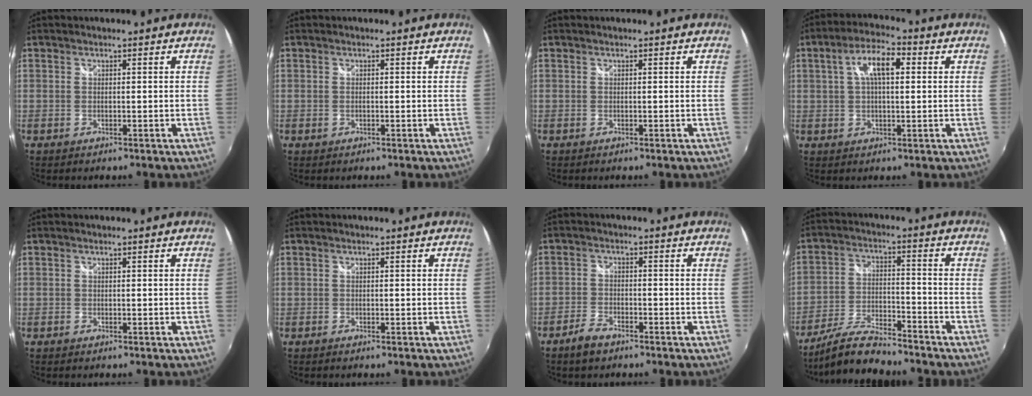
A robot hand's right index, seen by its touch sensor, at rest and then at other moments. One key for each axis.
{"total": 0.5, "fx": -0.1, "fy": 0.3, "fz": 0.4, "tx": -0.012, "ty": -0.002, "tz": -0.003}
{"total": 0.0}
{"total": 7.9, "fx": 2.0, "fy": 3.1, "fz": 7.0, "tx": -0.129, "ty": 0.020, "tz": 0.032}
{"total": 0.0}
{"total": 0.0}
{"total": 4.1, "fx": -3.2, "fy": 1.7, "fz": 1.9, "tx": -0.054, "ty": 0.002, "tz": -0.059}
{"total": 10.9, "fx": -9.6, "fy": 2.1, "fz": 4.6, "tx": -0.104, "ty": -0.004, "tz": -0.177}